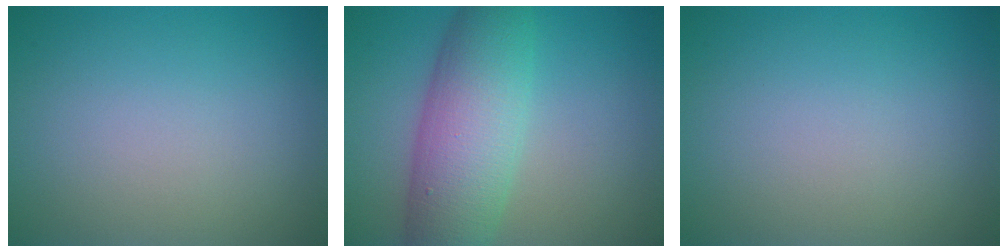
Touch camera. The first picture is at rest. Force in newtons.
{"total": 8.0, "press": 8.0, "slide": 0.1}
{"total": 0.0}